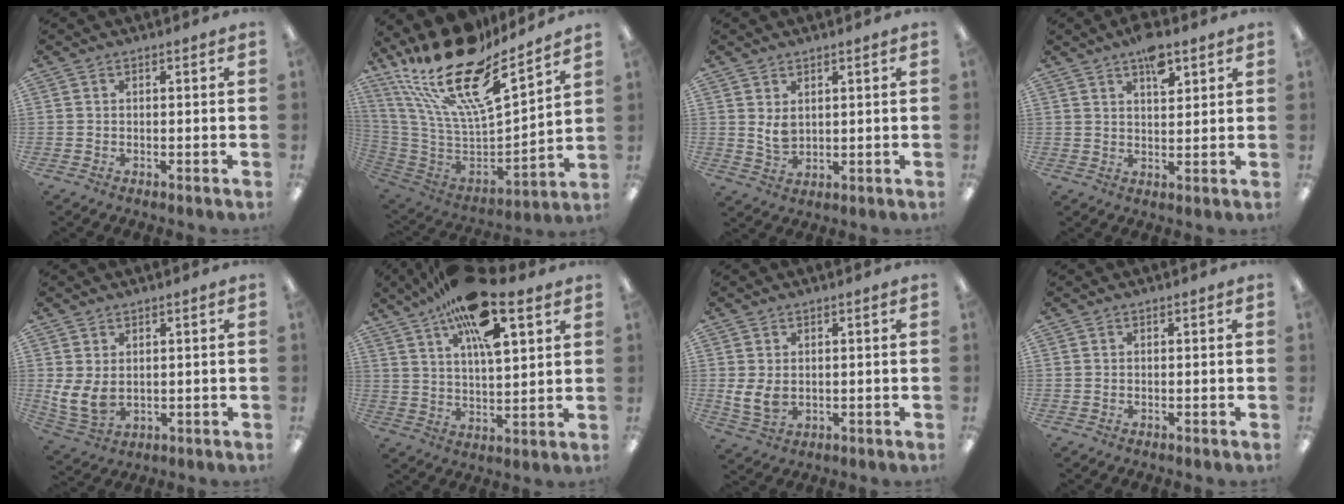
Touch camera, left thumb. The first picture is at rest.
{"total": 23.8, "force": [16.8, 7.8, 15.0], "torque": [-0.269, -0.123, 0.283]}
{"total": 3.9, "force": [1.7, 2.5, 2.5], "torque": [-0.051, -0.005, 0.028]}
{"total": 6.9, "force": [4.5, 3.0, 4.4], "torque": [-0.055, -0.023, 0.074]}
{"total": 6.3, "force": [1.4, 4.2, 4.5], "torque": [-0.107, -0.020, 0.025]}
{"total": 17.0, "force": [10.6, 5.9, 11.9], "torque": [-0.210, -0.038, 0.177]}
{"total": 5.1, "force": [0.5, 3.5, 3.7], "torque": [-0.087, -0.008, 0.006]}
{"total": 0.0}